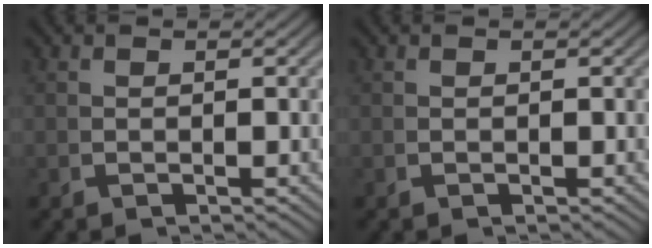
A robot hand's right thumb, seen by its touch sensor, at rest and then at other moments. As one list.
[{"total": 0.0}]